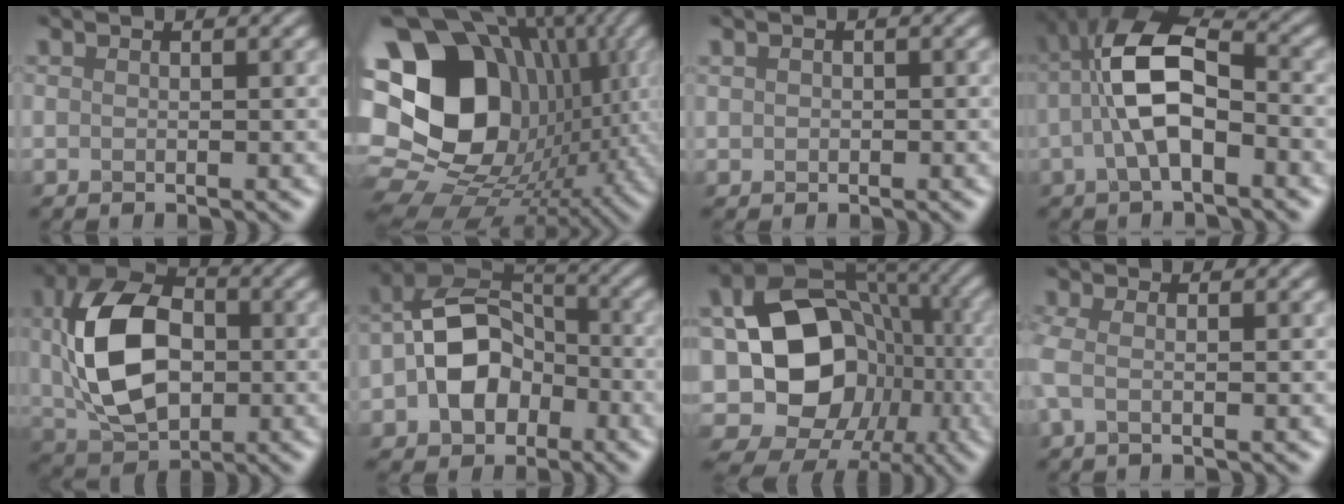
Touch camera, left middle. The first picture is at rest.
{"total": 17.6, "force": [1.5, 13.7, 10.9], "torque": [-0.223, 0.002, 0.074]}
{"total": 0.9, "force": [-0.1, -0.1, -0.9], "torque": [-0.004, -0.001, 0.019]}
{"total": 5.9, "force": [-1.3, 2.5, 5.2], "torque": [-0.136, 0.015, -0.006]}
{"total": 9.2, "force": [0.0, 6.2, 6.8], "torque": [-0.175, 0.001, 0.023]}
{"total": 6.8, "force": [-2.5, 4.9, 3.9], "torque": [-0.091, 0.008, -0.035]}
{"total": 13.0, "force": [-3.3, 10.5, 6.9], "torque": [-0.141, -0.008, -0.034]}
{"total": 1.0, "force": [-0.8, -0.6, 0.2], "torque": [-0.041, -0.010, -0.001]}